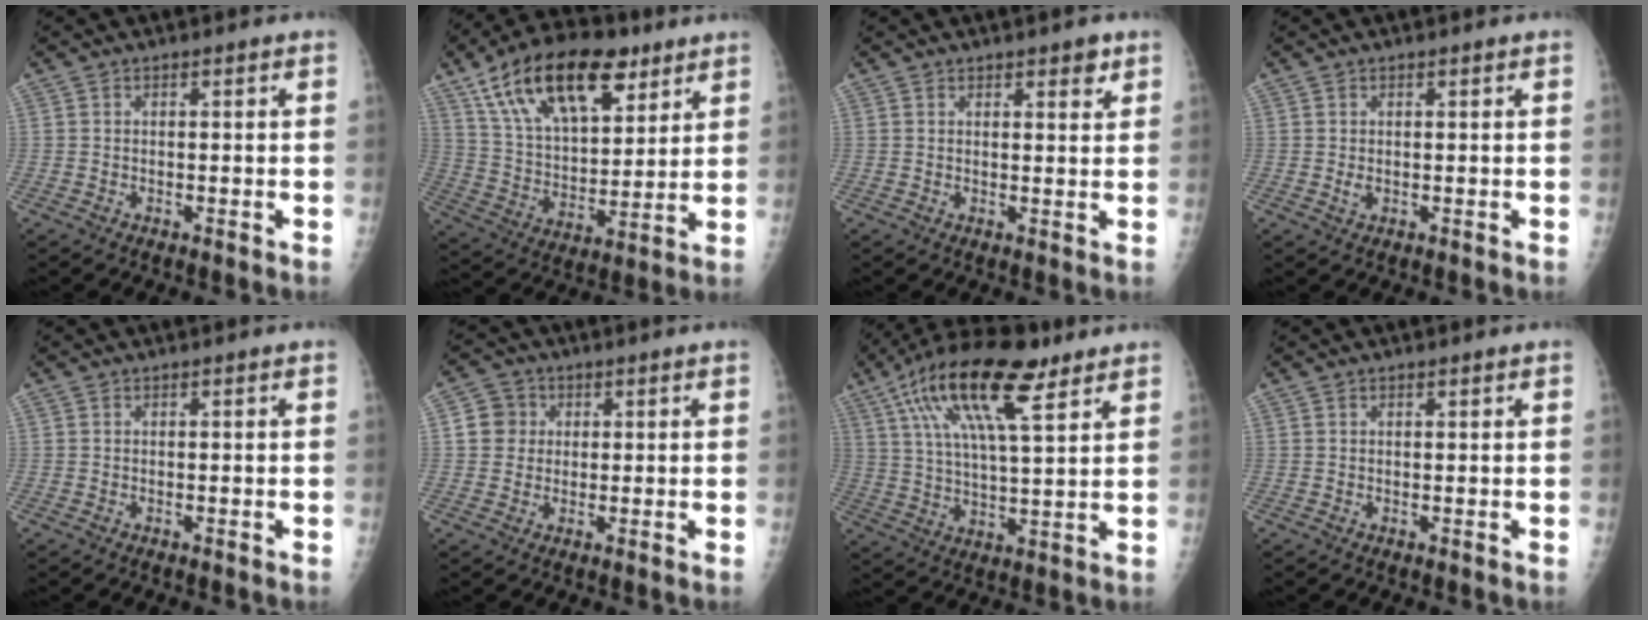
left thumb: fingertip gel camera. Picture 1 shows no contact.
{"total": 23.0, "force": [12.8, 11.3, 15.4], "torque": [-0.242, -0.025, 0.226]}
{"total": 3.0, "force": [2.0, 1.3, 1.8], "torque": [-0.007, -0.010, 0.025]}
{"total": 1.3, "force": [0.3, 0.8, 1.0], "torque": [-0.015, -0.004, 0.009]}
{"total": 0.0}
{"total": 4.7, "force": [0.9, 4.4, 1.2], "torque": [0.003, 0.003, 0.012]}
{"total": 19.8, "force": [10.3, 6.7, 15.5], "torque": [-0.276, -0.008, 0.178]}
{"total": 0.6, "force": [0.4, 0.3, 0.3], "torque": [-0.004, -0.002, 0.005]}